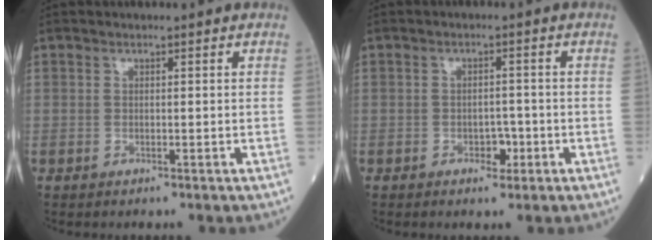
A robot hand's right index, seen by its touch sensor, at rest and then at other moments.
{"total": 2.5, "force": [-1.2, 1.5, 1.7], "torque": [-0.017, 0.006, -0.014]}